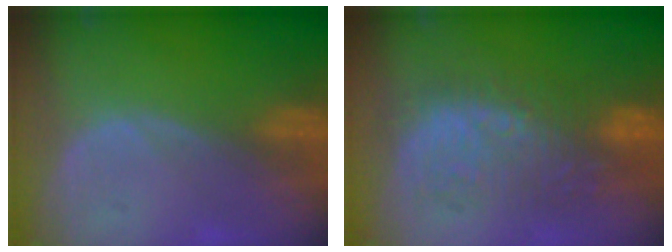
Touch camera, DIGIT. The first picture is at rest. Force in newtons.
{"total": 9.2, "press": 9.2, "slide": 0.3}